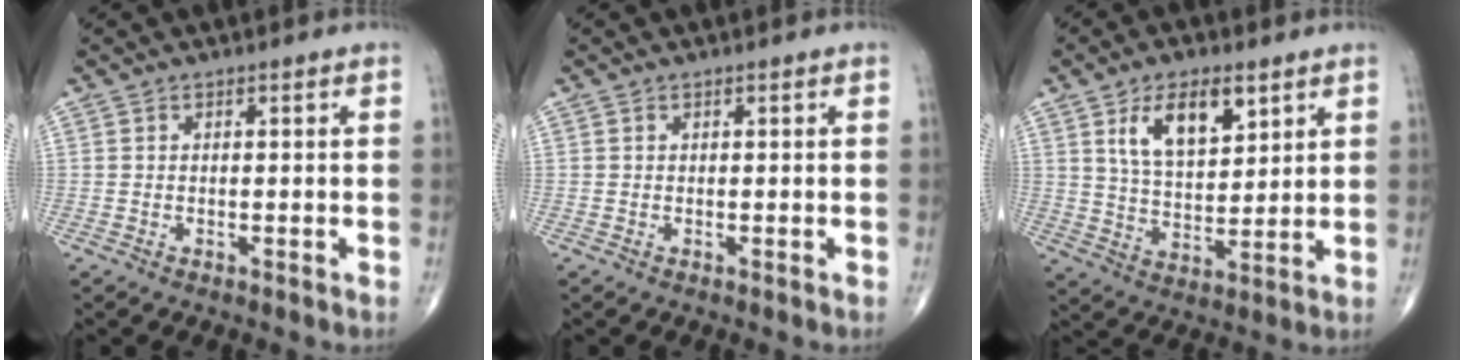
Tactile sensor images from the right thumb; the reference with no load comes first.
{"total": 0.0}
{"total": 11.6, "force": [5.5, 5.8, 8.4], "torque": [-0.127, -0.025, 0.105]}